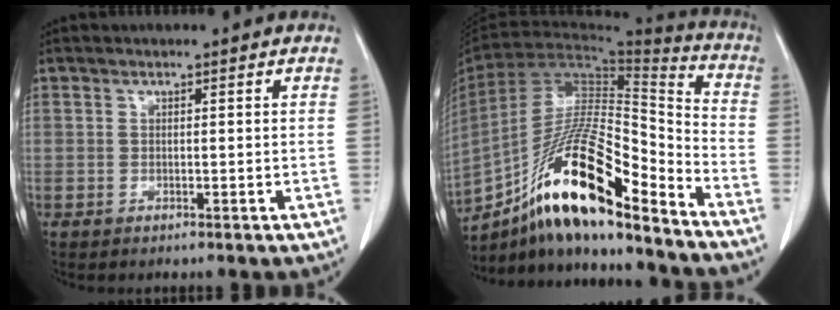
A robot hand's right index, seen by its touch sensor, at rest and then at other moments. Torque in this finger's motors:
{"motor_torque": [1.17, -0.97, 0.96, 0.21]}